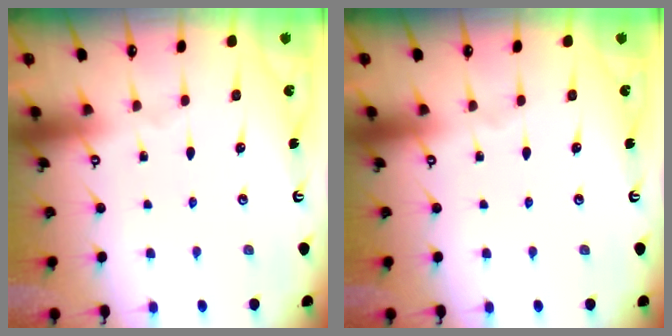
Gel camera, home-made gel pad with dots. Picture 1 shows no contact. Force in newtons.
{"total": 0.0}